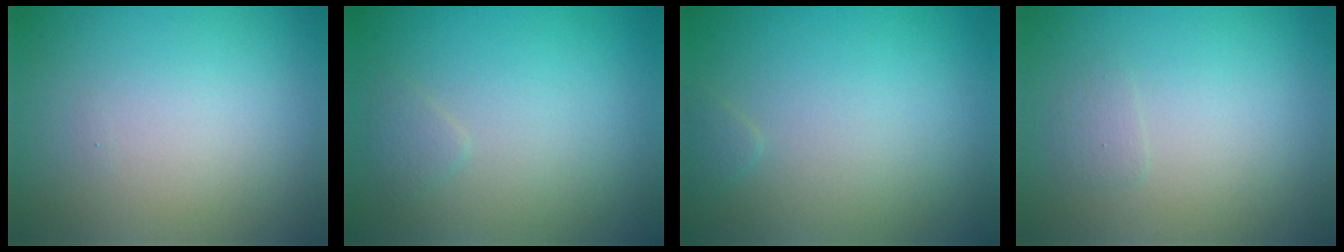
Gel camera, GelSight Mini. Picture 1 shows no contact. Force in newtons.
{"total": 0.8, "press": 0.8, "slide": 0.1}
{"total": 0.7, "press": 0.7, "slide": 0.0}
{"total": 0.8, "press": 0.8, "slide": 0.0}